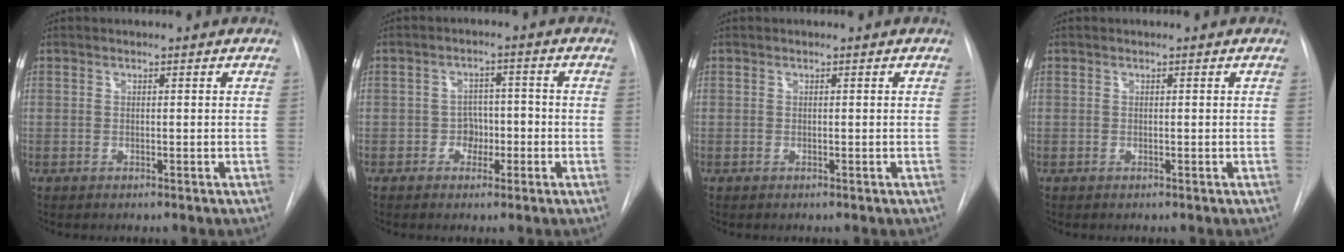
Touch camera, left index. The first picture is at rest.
{"total": 3.4, "force": [-1.2, 2.6, 1.9], "torque": [-0.020, 0.010, -0.020]}
{"total": 0.0}
{"total": 0.0}